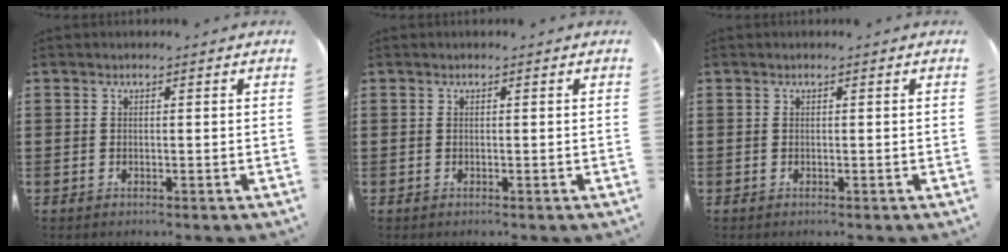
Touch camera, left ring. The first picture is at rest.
{"total": 0.0}
{"total": 0.0}